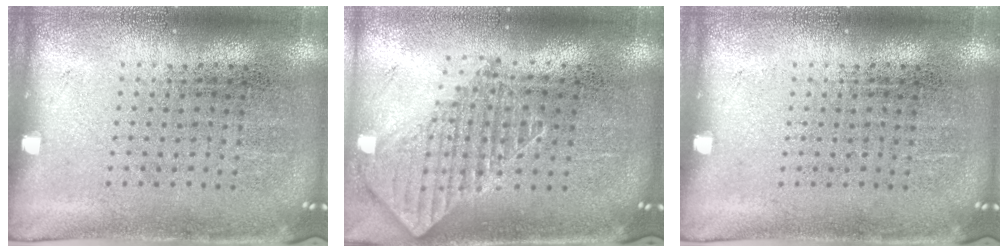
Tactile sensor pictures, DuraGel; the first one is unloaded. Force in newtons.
{"total": 1.8, "press": 1.5, "slide": 1.1}
{"total": 0.0}